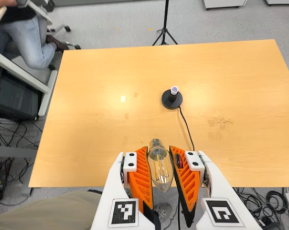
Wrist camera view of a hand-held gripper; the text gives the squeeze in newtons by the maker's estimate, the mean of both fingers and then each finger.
{"total": 21.3, "left": 22.8, "right": 19.9}